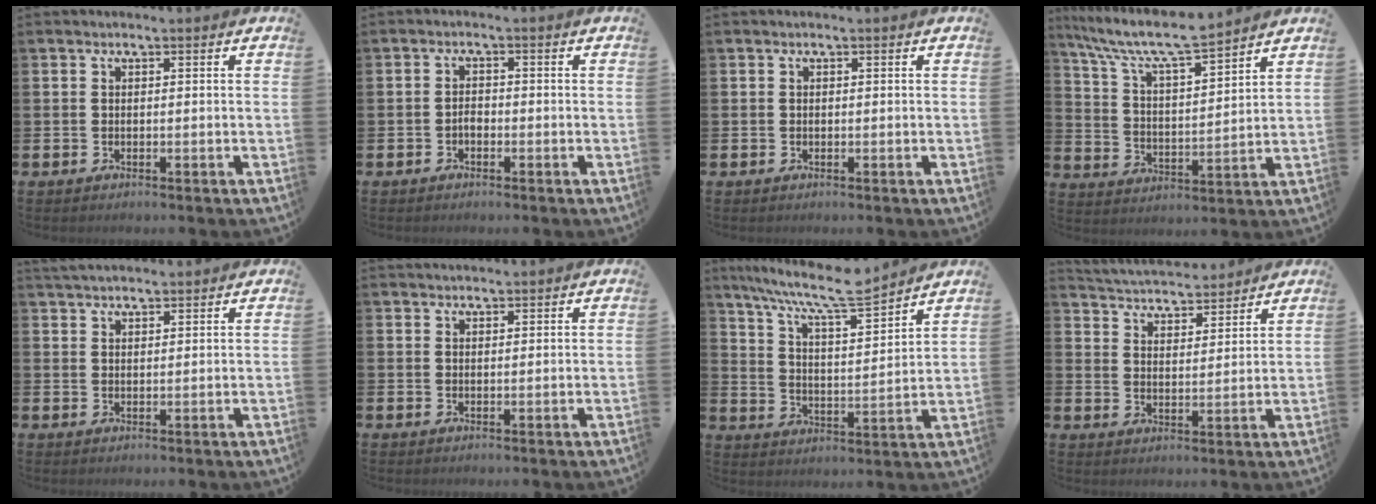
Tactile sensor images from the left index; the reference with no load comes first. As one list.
[{"total": 1.6, "force": [-0.7, 0.9, 1.1], "torque": [-0.019, 0.004, -0.015]}, {"total": 0.0}, {"total": 9.1, "force": [8.2, 1.1, 3.8], "torque": [-0.111, -0.047, 0.142]}, {"total": 2.9, "force": [2.8, 0.5, 0.6], "torque": [-0.016, -0.007, 0.053]}, {"total": 1.6, "force": [1.5, 0.4, 0.1], "torque": [0.004, -0.005, 0.026]}, {"total": 10.0, "force": [8.9, 0.7, 4.4], "torque": [-0.113, -0.058, 0.153]}, {"total": 4.6, "force": [4.5, 1.0, 0.1], "torque": [-0.019, -0.034, 0.078]}]